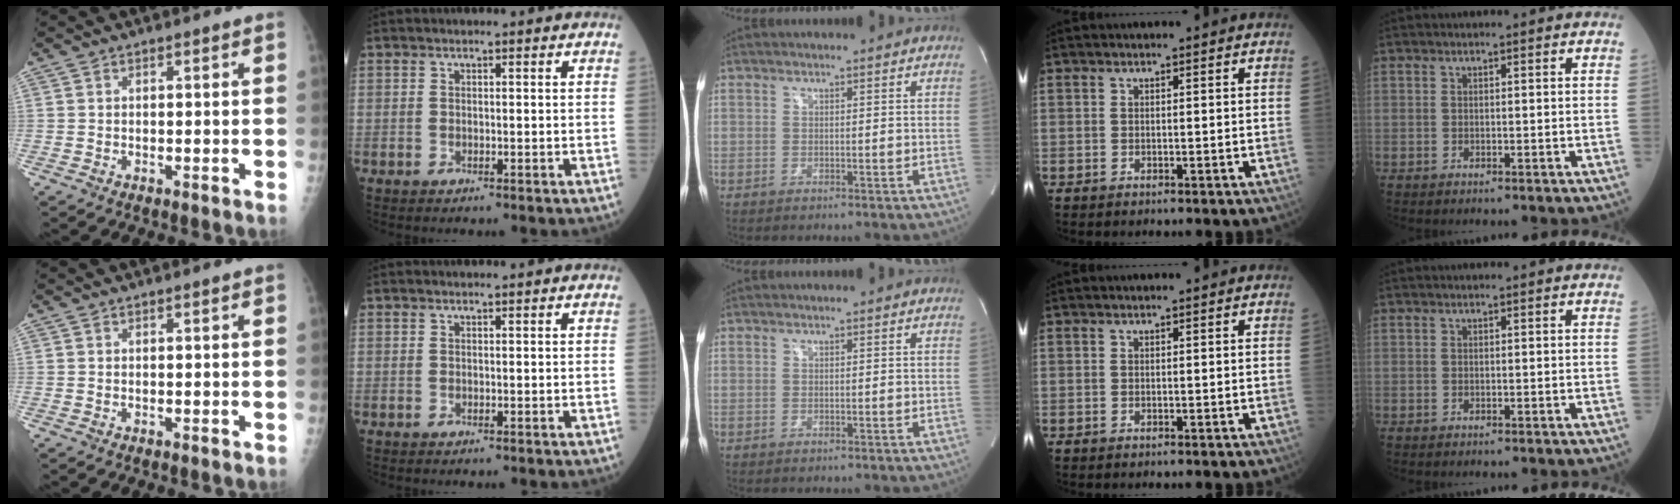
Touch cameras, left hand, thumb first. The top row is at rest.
{"index": {"total": 0.6, "force": [0.6, 0.0, 0.2], "torque": [-0.005, 0.006, 0.012]}}